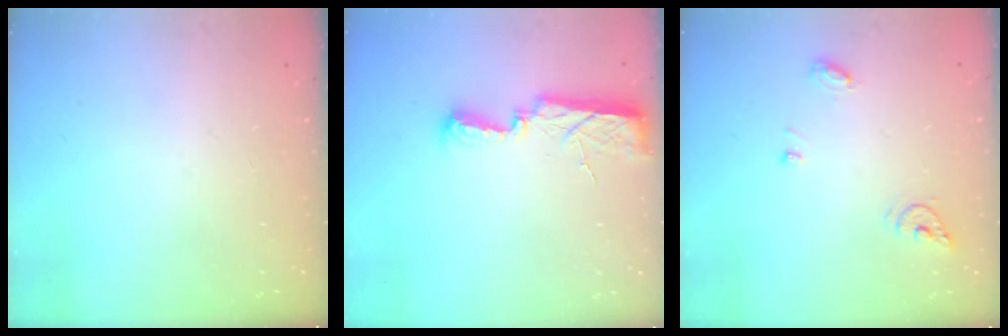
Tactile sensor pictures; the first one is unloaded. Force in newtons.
{"total": 9.5, "press": 8.6, "slide": 3.9}
{"total": 6.1, "press": 6.1, "slide": 0.6}